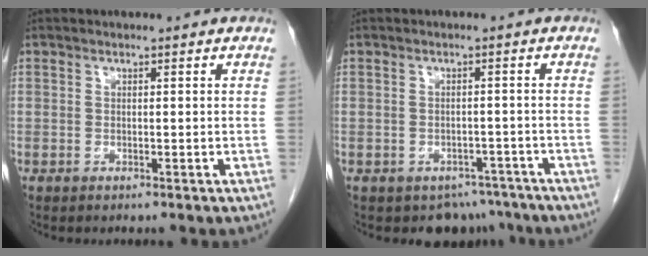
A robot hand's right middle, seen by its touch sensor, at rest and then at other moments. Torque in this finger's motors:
{"motor_torque": [0.02, -0.02, 0.01, 0.00]}